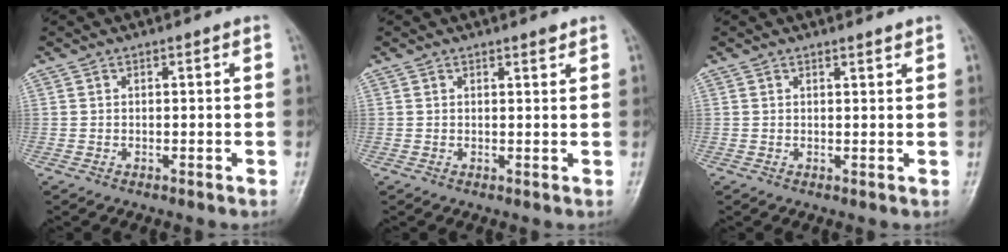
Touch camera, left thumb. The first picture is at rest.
{"total": 1.2, "force": [1.0, 0.3, 0.6], "torque": [-0.008, -0.008, 0.015]}
{"total": 1.1, "force": [1.0, 0.1, 0.4], "torque": [-0.004, -0.009, 0.016]}